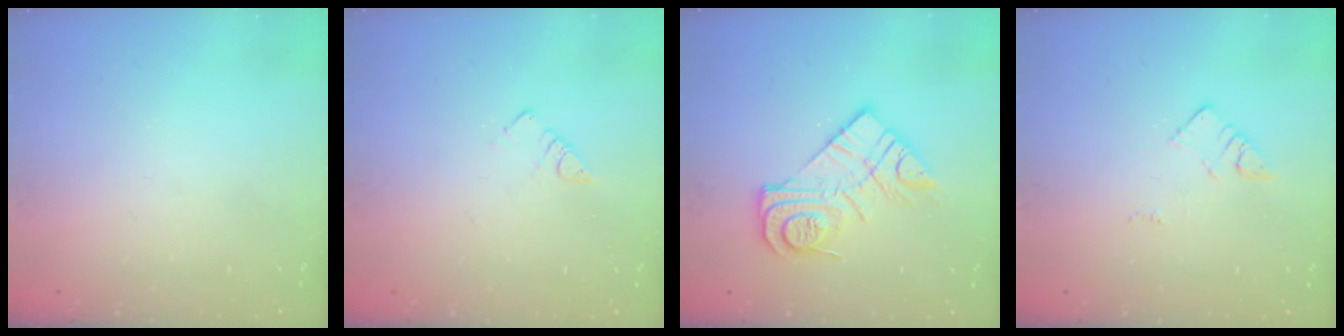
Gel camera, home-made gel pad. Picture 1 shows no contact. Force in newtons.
{"total": 2.8, "press": 2.8, "slide": 0.5}
{"total": 14.6, "press": 14.6, "slide": 0.8}
{"total": 2.9, "press": 2.9, "slide": 0.2}